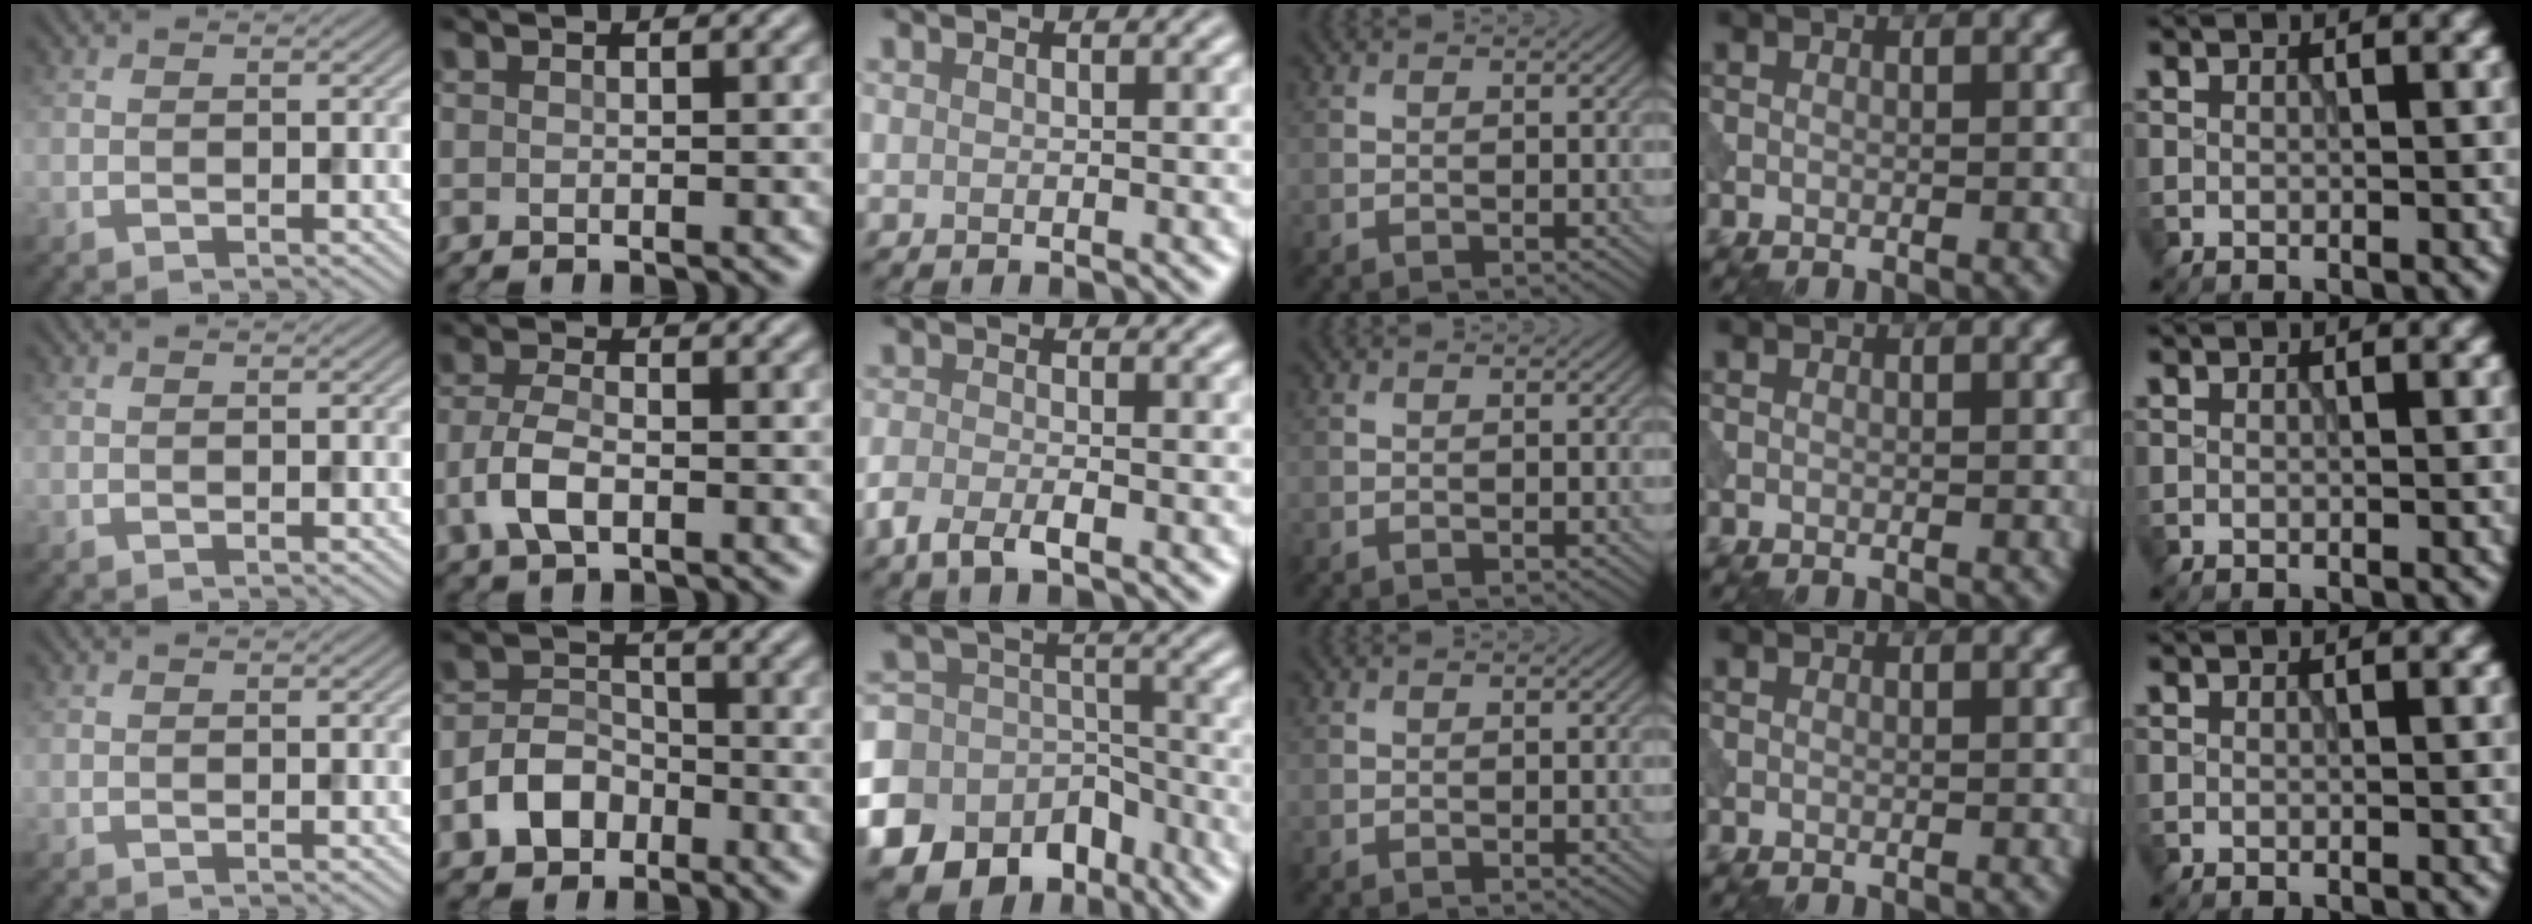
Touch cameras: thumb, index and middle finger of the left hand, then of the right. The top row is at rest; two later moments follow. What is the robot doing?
{"motion": "extract", "object": "peg toy"}